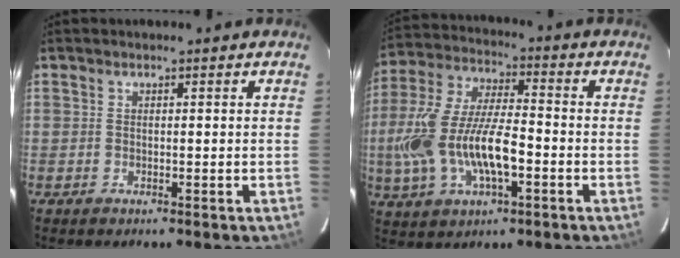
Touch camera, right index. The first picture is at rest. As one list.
[{"total": 17.8, "force": [-4.3, 7.1, 15.7], "torque": [-0.338, -0.005, -0.074]}]